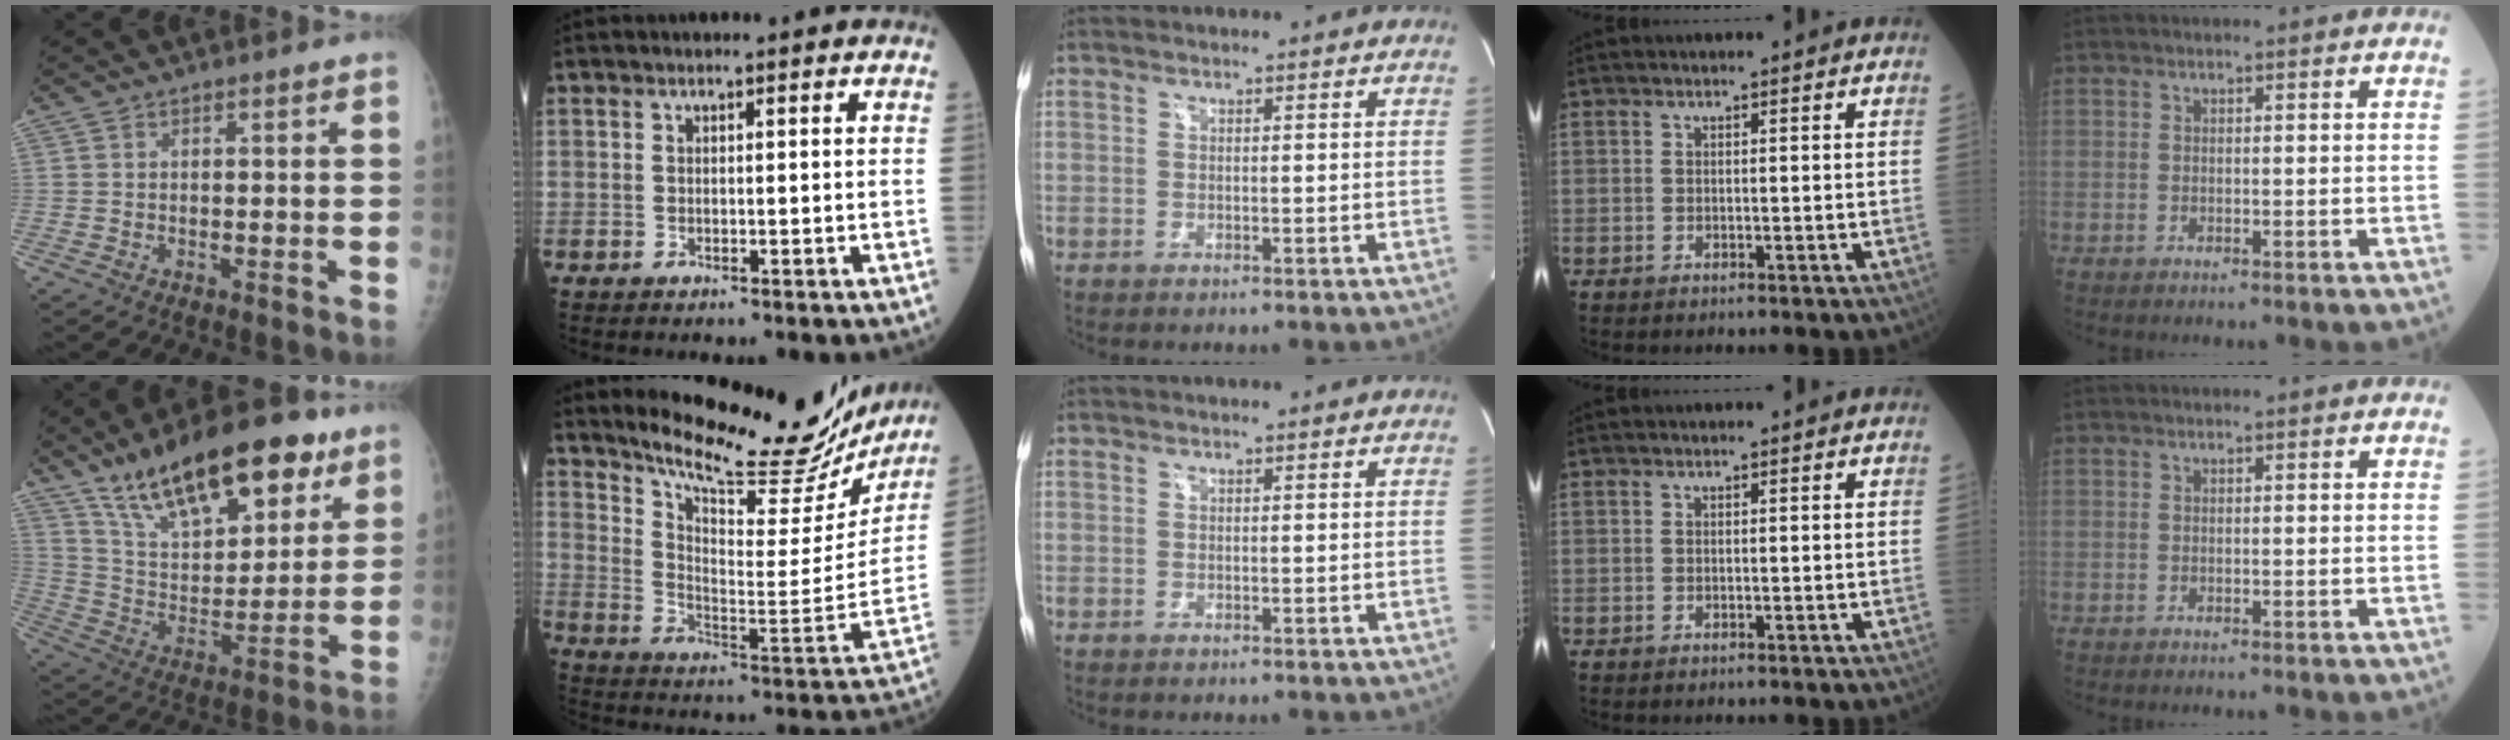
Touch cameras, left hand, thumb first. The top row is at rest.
{"thumb": {"total": 25.3, "force": [15.9, 10.7, 16.5], "torque": [-0.227, -0.040, 0.269]}, "index": {"total": 24.0, "force": [21.7, 4.4, 9.3], "torque": [-0.148, -0.065, 0.294]}}